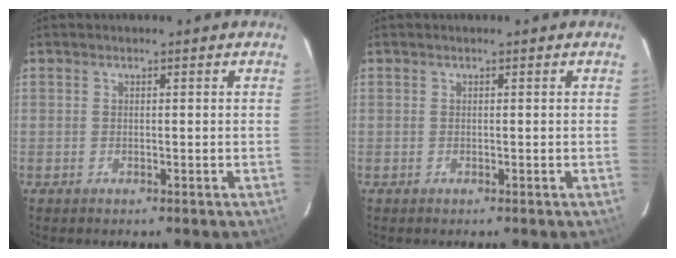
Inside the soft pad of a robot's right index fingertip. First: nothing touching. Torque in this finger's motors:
{"motor_torque": [0.00, 0.00, 0.00, 0.00]}